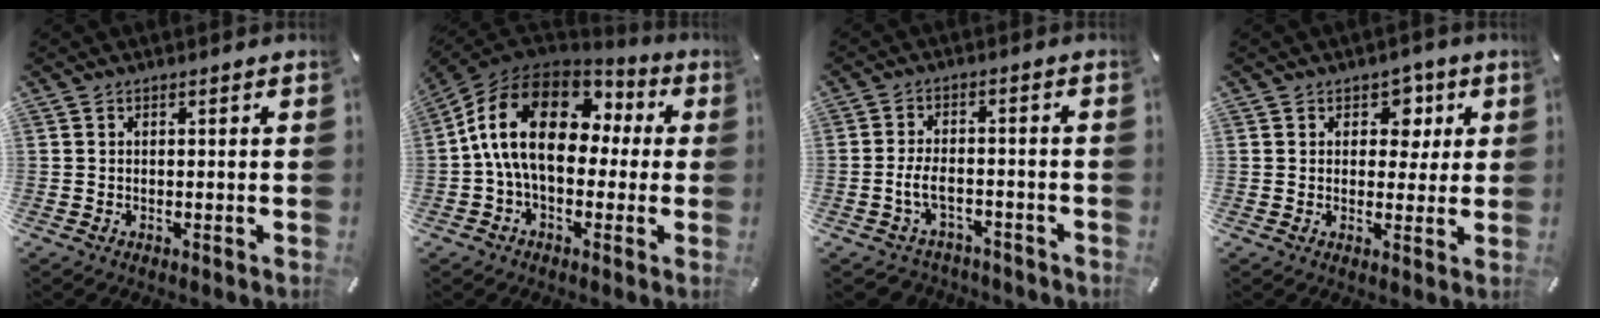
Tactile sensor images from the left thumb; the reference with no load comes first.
{"total": 18.8, "force": [1.9, 12.4, 14.1], "torque": [-0.284, 0.014, 0.028]}
{"total": 6.2, "force": [-2.4, 3.9, 4.1], "torque": [-0.089, 0.015, -0.048]}
{"total": 6.5, "force": [2.0, 5.2, 3.3], "torque": [-0.023, -0.006, 0.026]}